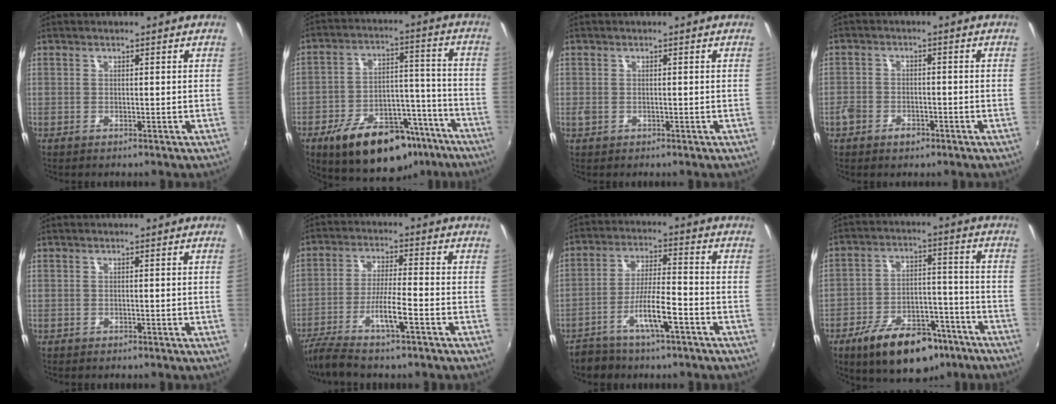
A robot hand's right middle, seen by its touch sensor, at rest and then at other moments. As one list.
[{"total": 20.8, "force": [-13.8, 10.6, 11.4], "torque": [-0.195, 0.029, -0.184]}, {"total": 1.6, "force": [-0.5, 1.2, 0.9], "torque": [-0.017, -0.003, -0.011]}, {"total": 4.7, "force": [-2.9, 3.2, 2.0], "torque": [-0.055, 0.002, -0.051]}, {"total": 0.6, "force": [0.0, -0.5, 0.4], "torque": [-0.004, 0.000, 0.000]}, {"total": 9.6, "force": [-6.3, 0.2, 7.3], "torque": [-0.147, -0.013, -0.113]}, {"total": 8.6, "force": [-5.5, 2.4, 6.2], "torque": [-0.125, 0.011, -0.089]}, {"total": 17.3, "force": [-11.5, 8.5, 9.7], "torque": [-0.173, 0.011, -0.166]}]